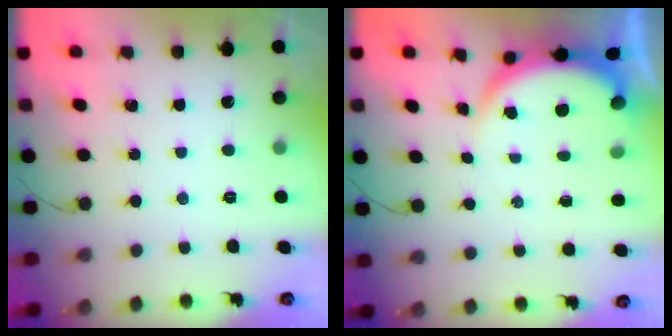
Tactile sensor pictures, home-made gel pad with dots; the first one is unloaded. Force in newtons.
{"total": 4.1, "press": 4.1, "slide": 0.1}